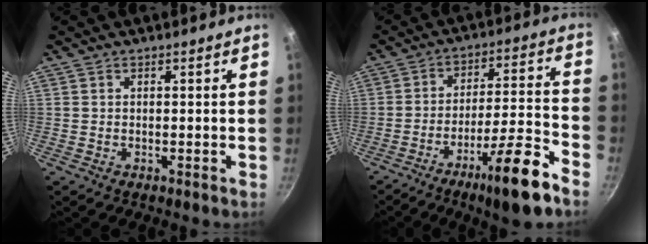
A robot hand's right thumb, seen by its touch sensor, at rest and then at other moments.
{"total": 14.5, "force": [-9.1, 1.8, 11.2], "torque": [-0.172, 0.058, -0.140]}